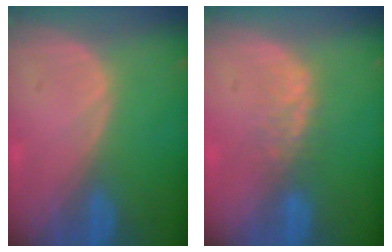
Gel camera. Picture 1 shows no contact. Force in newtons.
{"total": 2.7, "press": 2.7, "slide": 0.6}